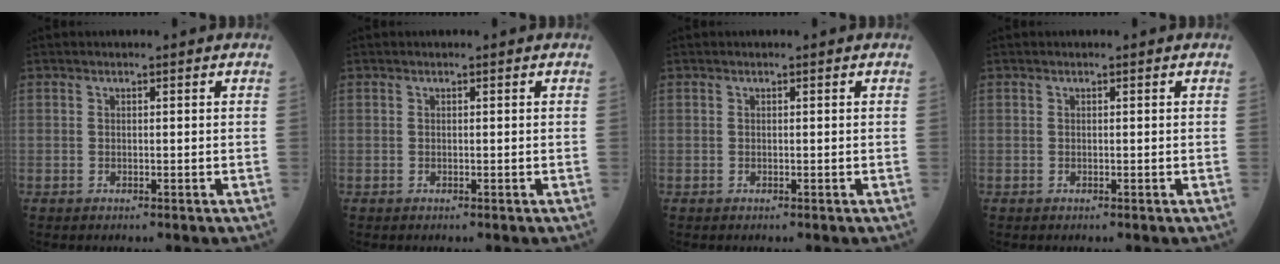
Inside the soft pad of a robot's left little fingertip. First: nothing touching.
{"total": 0.0}
{"total": 0.0}
{"total": 0.0}